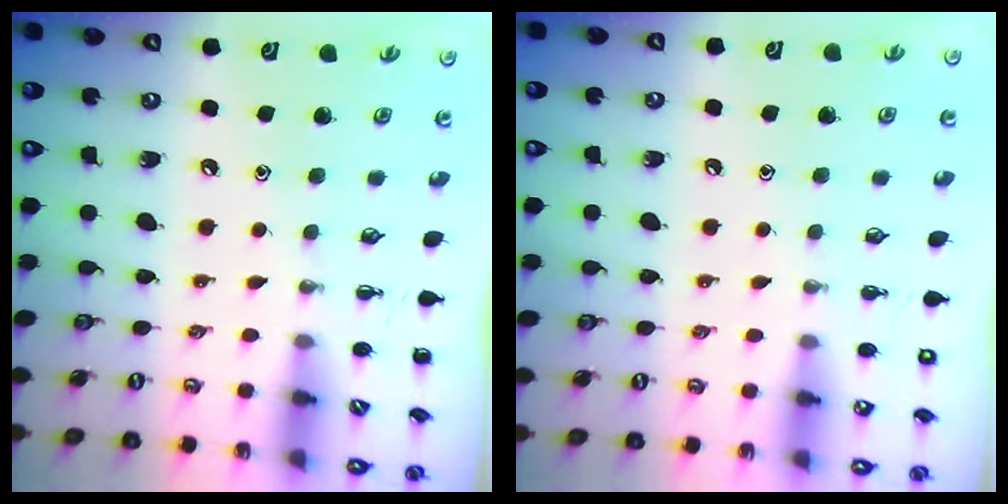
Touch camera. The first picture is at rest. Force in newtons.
{"total": 2.1, "press": 2.0, "slide": 0.6}